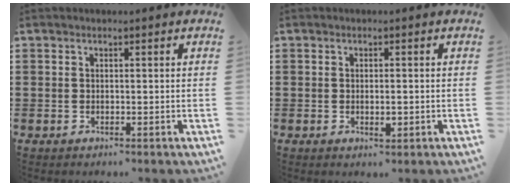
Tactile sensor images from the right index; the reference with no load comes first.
{"total": 1.9, "force": [-0.4, 0.7, 1.8], "torque": [-0.032, 0.000, -0.007]}